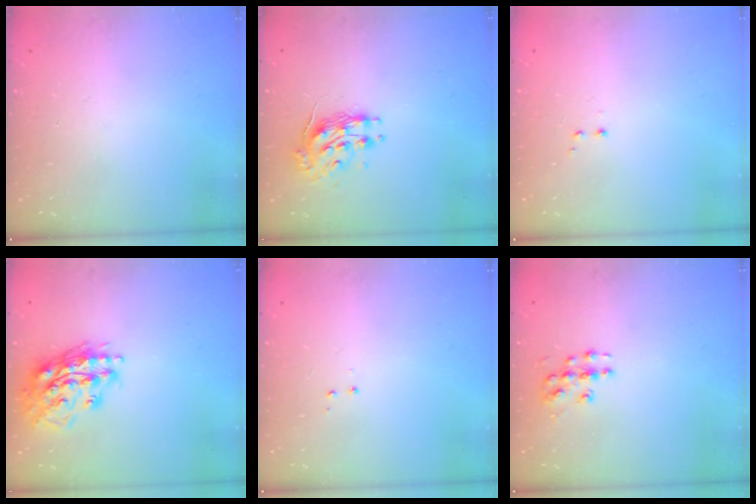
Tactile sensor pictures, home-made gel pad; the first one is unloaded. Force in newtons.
{"total": 9.3, "press": 9.3, "slide": 0.5}
{"total": 1.2, "press": 1.0, "slide": 0.6}
{"total": 18.0, "press": 17.8, "slide": 2.5}
{"total": 3.5, "press": 3.5, "slide": 0.5}
{"total": 6.1, "press": 6.1, "slide": 0.4}